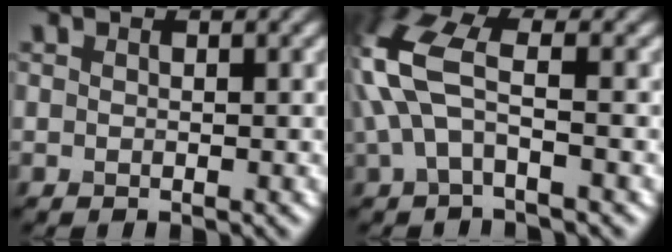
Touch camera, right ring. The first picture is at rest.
{"total": 5.9, "force": [-0.1, 2.7, 5.2], "torque": [-0.133, 0.016, -0.012]}